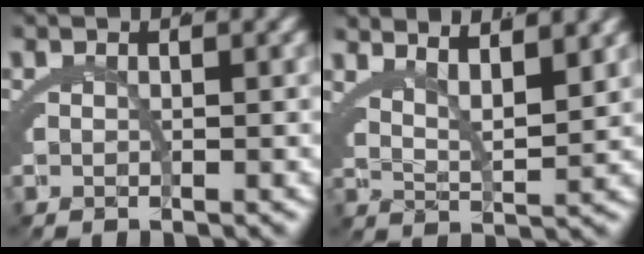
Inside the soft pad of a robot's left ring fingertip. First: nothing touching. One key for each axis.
{"total": 5.3, "fx": 3.6, "fy": 2.0, "fz": 3.3, "tx": -0.052, "ty": 0.003, "tz": 0.054}